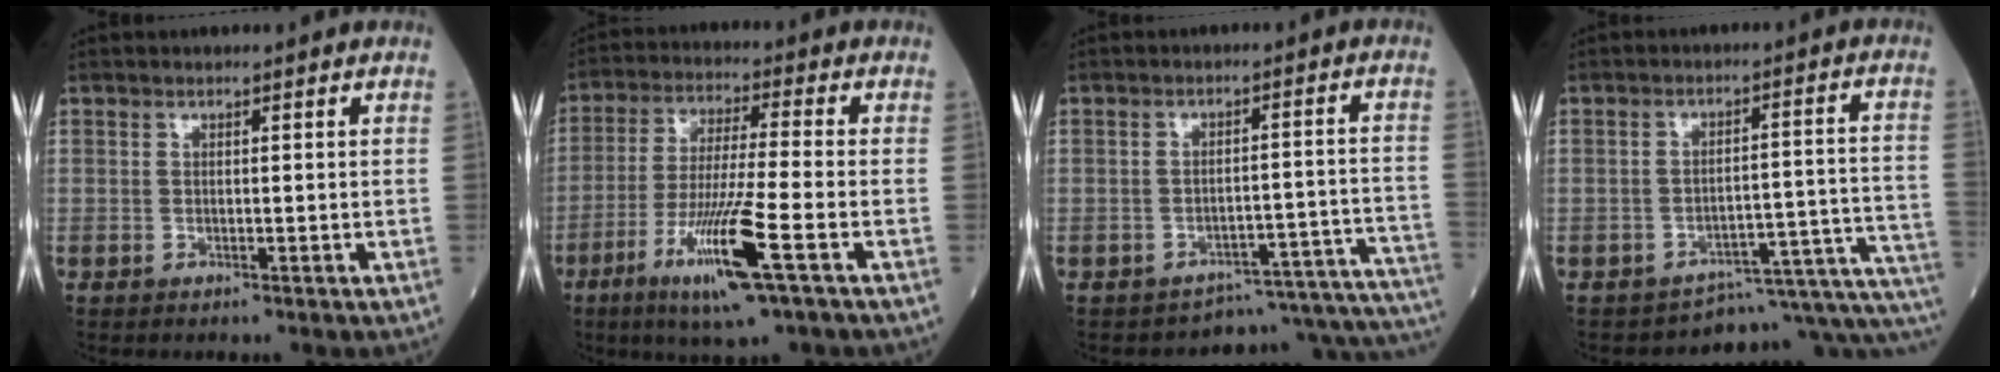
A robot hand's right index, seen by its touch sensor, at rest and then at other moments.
{"total": 12.8, "force": [-5.6, -0.2, 11.5], "torque": [-0.230, -0.026, -0.099]}
{"total": 14.3, "force": [-14.3, 0.8, 0.9], "torque": [0.019, 0.048, -0.170]}
{"total": 12.5, "force": [-12.2, 0.8, 2.7], "torque": [-0.008, 0.059, -0.153]}